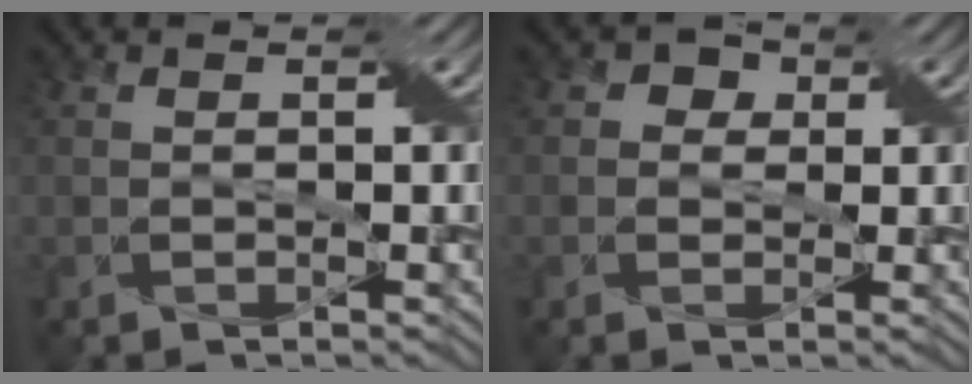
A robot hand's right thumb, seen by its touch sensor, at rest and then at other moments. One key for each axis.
{"total": 2.3, "fx": 0.6, "fy": 2.2, "fz": 0.6, "tx": -0.014, "ty": 0.004, "tz": 0.002}